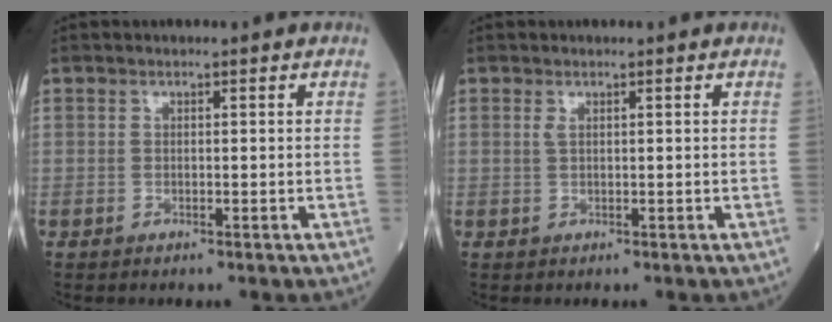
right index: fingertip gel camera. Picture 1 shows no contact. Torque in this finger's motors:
{"motor_torque": [0.20, -0.04, 0.11, 0.03]}